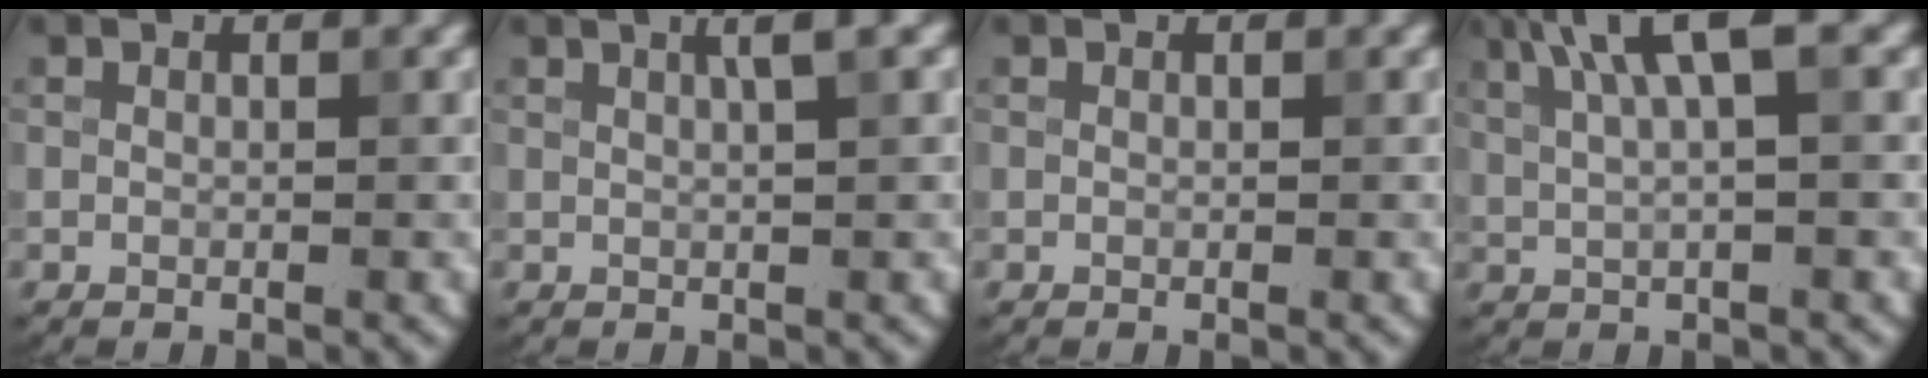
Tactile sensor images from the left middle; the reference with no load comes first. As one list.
[{"total": 2.2, "force": [1.0, 0.5, 1.9], "torque": [-0.023, 0.007, 0.011]}, {"total": 0.0}, {"total": 5.6, "force": [2.8, 1.3, 4.8], "torque": [-0.080, 0.013, 0.050]}]